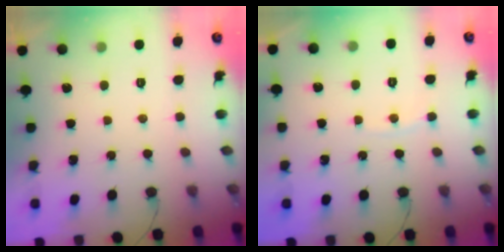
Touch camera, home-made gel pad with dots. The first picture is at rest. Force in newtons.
{"total": 3.4, "press": 3.4, "slide": 0.5}